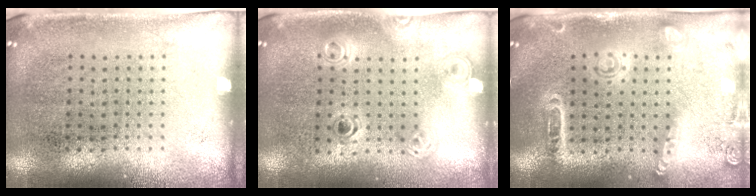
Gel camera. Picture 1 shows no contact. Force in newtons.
{"total": 1.2, "press": 1.1, "slide": 0.5}
{"total": 1.6, "press": 1.5, "slide": 0.5}